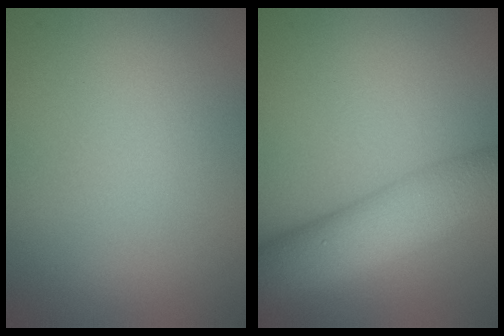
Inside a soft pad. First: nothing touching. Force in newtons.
{"total": 8.7, "press": 8.7, "slide": 0.4}